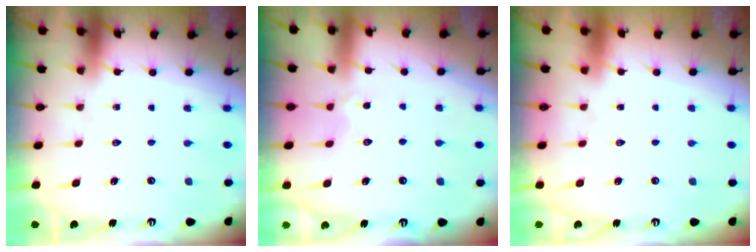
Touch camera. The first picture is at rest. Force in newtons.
{"total": 1.9, "press": 1.8, "slide": 0.5}
{"total": 1.6, "press": 1.6, "slide": 0.1}